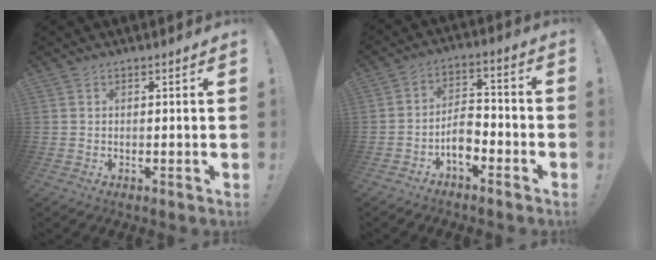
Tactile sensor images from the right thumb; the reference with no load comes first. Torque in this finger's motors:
{"motor_torque": [1.10, 0.17, 0.50, -0.63, 0.10]}